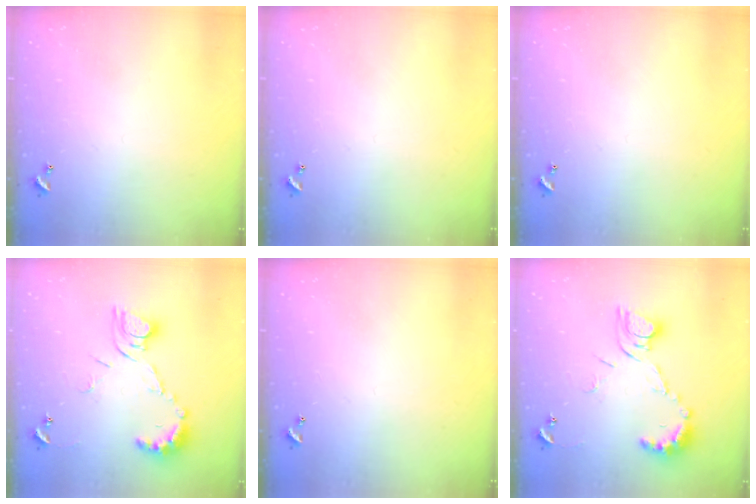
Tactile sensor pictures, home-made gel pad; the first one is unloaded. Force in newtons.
{"total": 0.0}
{"total": 0.0}
{"total": 11.6, "press": 11.6, "slide": 1.1}
{"total": 0.0}
{"total": 11.6, "press": 11.6, "slide": 1.1}